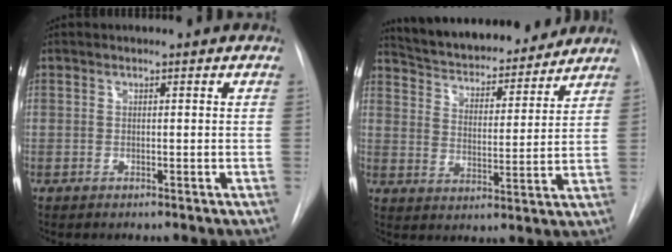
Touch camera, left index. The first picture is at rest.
{"total": 18.1, "force": [16.7, 4.1, 5.7], "torque": [-0.092, 0.003, 0.248]}